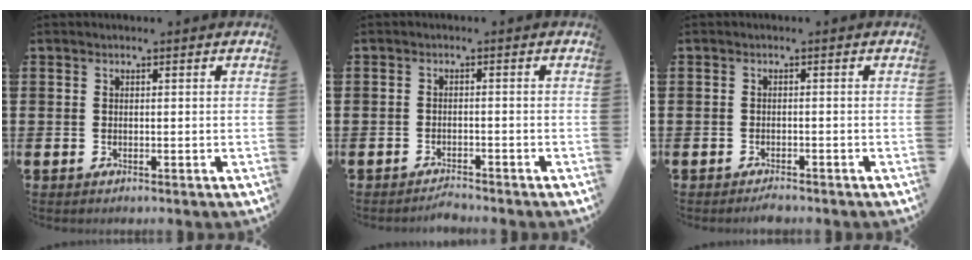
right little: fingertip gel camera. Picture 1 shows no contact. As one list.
[{"total": 1.5, "force": [-1.5, 0.0, 0.1], "torque": [-0.007, 0.002, -0.030]}, {"total": 1.0, "force": [-1.0, 0.1, 0.3], "torque": [-0.008, 0.000, -0.020]}]